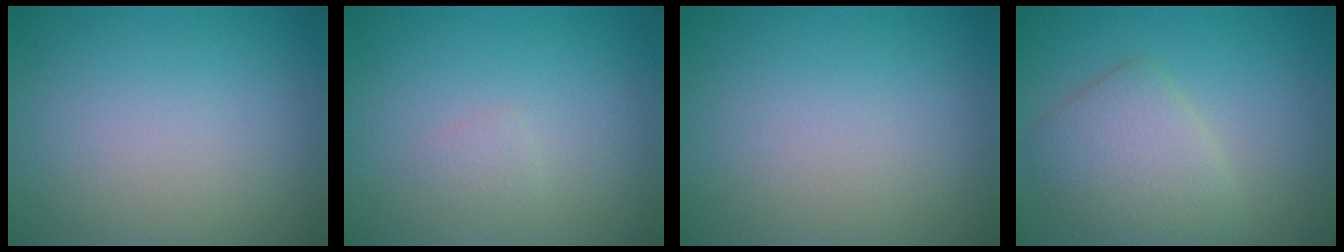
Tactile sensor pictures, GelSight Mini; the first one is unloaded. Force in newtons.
{"total": 0.7, "press": 0.7, "slide": 0.0}
{"total": 0.0}
{"total": 4.3, "press": 4.3, "slide": 0.2}